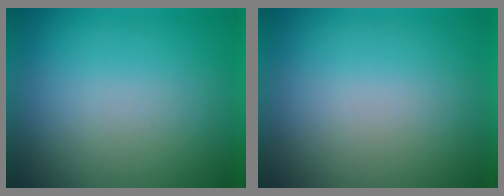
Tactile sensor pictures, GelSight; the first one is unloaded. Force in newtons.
{"total": 0.0}